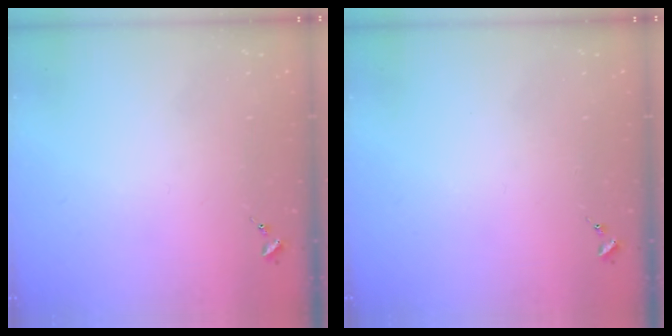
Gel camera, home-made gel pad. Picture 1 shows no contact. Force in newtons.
{"total": 0.0}